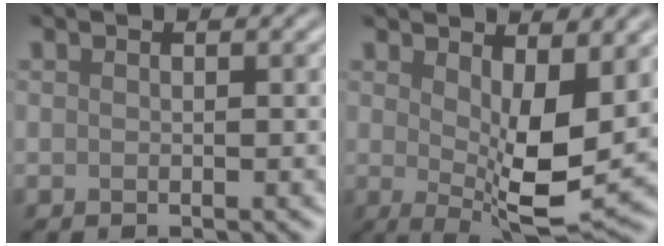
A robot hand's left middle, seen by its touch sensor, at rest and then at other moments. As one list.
[{"total": 7.8, "force": [1.0, 2.7, 7.3], "torque": [-0.121, -0.017, 0.022]}]